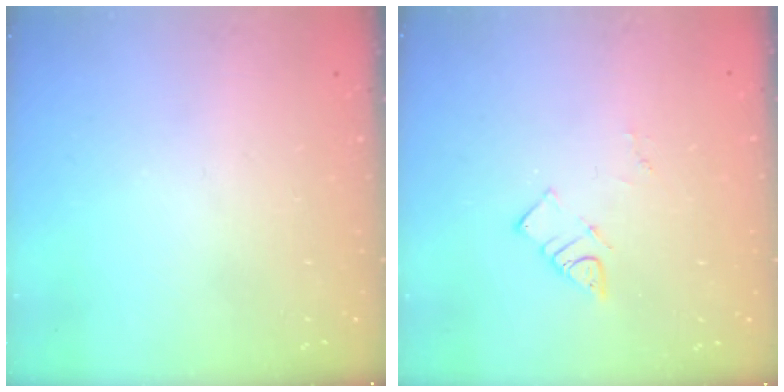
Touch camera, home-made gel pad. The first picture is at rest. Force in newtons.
{"total": 3.2, "press": 3.2, "slide": 0.2}